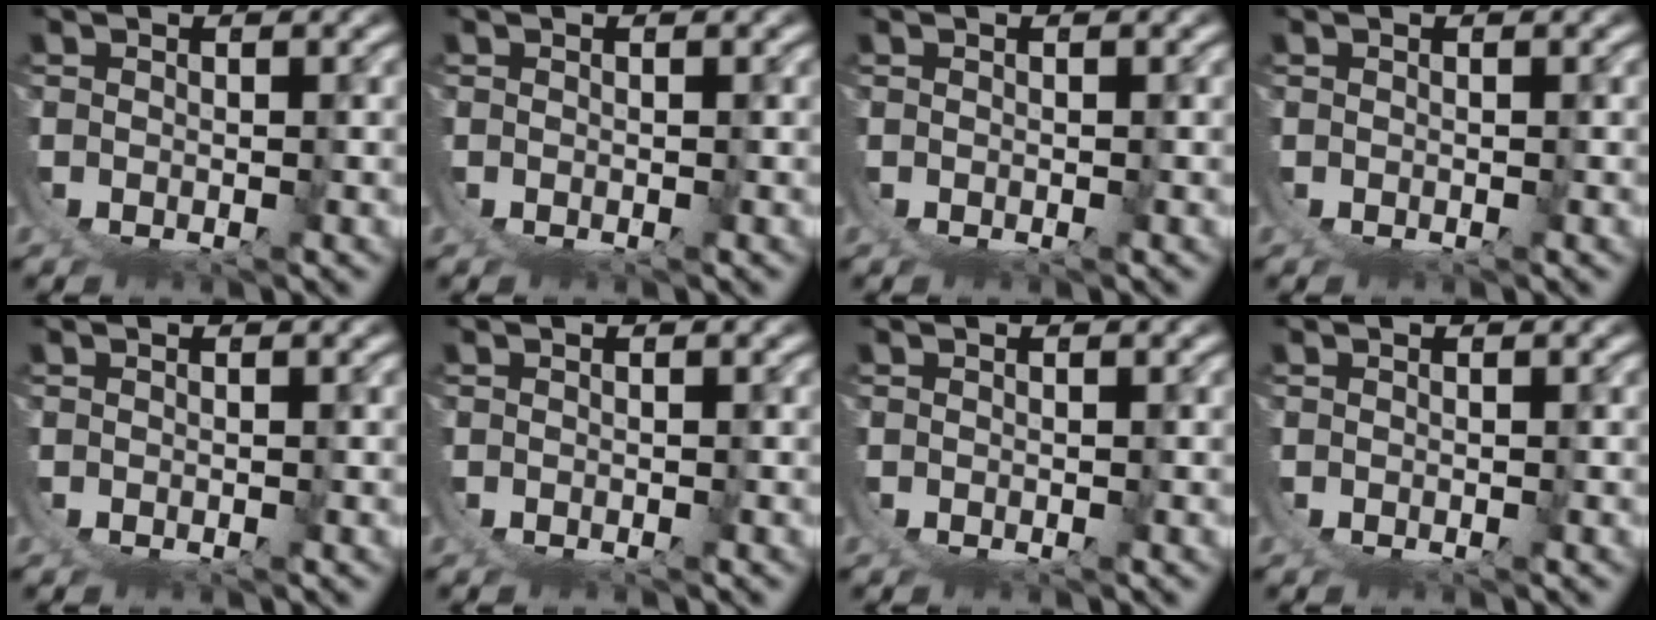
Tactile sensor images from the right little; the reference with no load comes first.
{"total": 0.0}
{"total": 0.0}
{"total": 0.0}
{"total": 0.0}
{"total": 0.6, "force": [0.0, -0.6, -0.2], "torque": [0.008, 0.003, 0.000]}
{"total": 0.0}
{"total": 0.0}